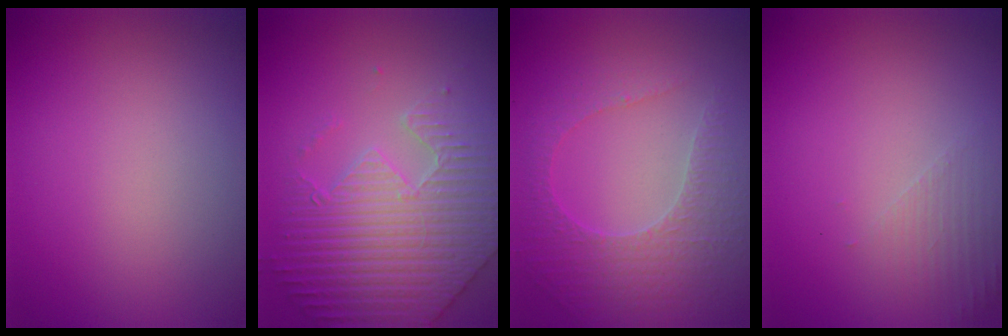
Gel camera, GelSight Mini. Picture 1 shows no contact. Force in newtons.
{"total": 6.6, "press": 5.7, "slide": 3.2}
{"total": 4.2, "press": 3.2, "slide": 2.7}
{"total": 1.6, "press": 1.6, "slide": 0.4}